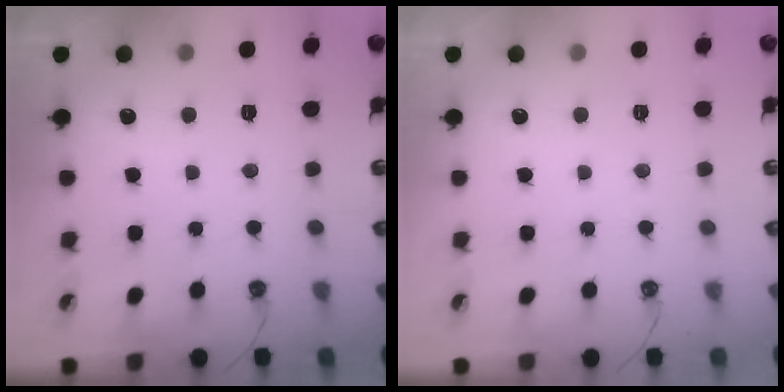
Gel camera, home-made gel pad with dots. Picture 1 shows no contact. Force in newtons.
{"total": 0.0}